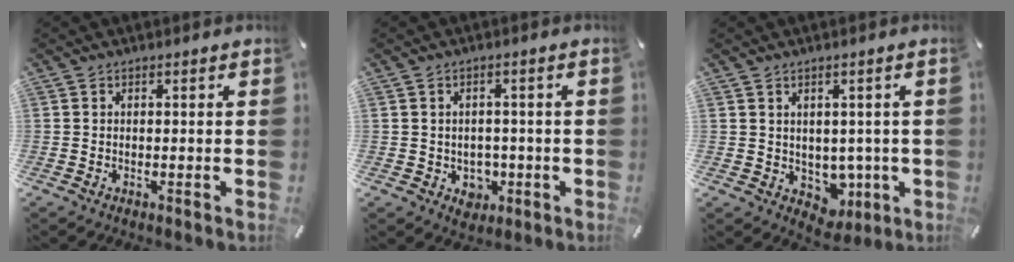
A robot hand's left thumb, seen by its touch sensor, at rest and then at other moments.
{"total": 4.3, "force": [-0.8, 4.0, 1.5], "torque": [-0.012, 0.001, -0.014]}
{"total": 5.7, "force": [1.5, 5.3, 1.4], "torque": [0.001, -0.021, 0.032]}